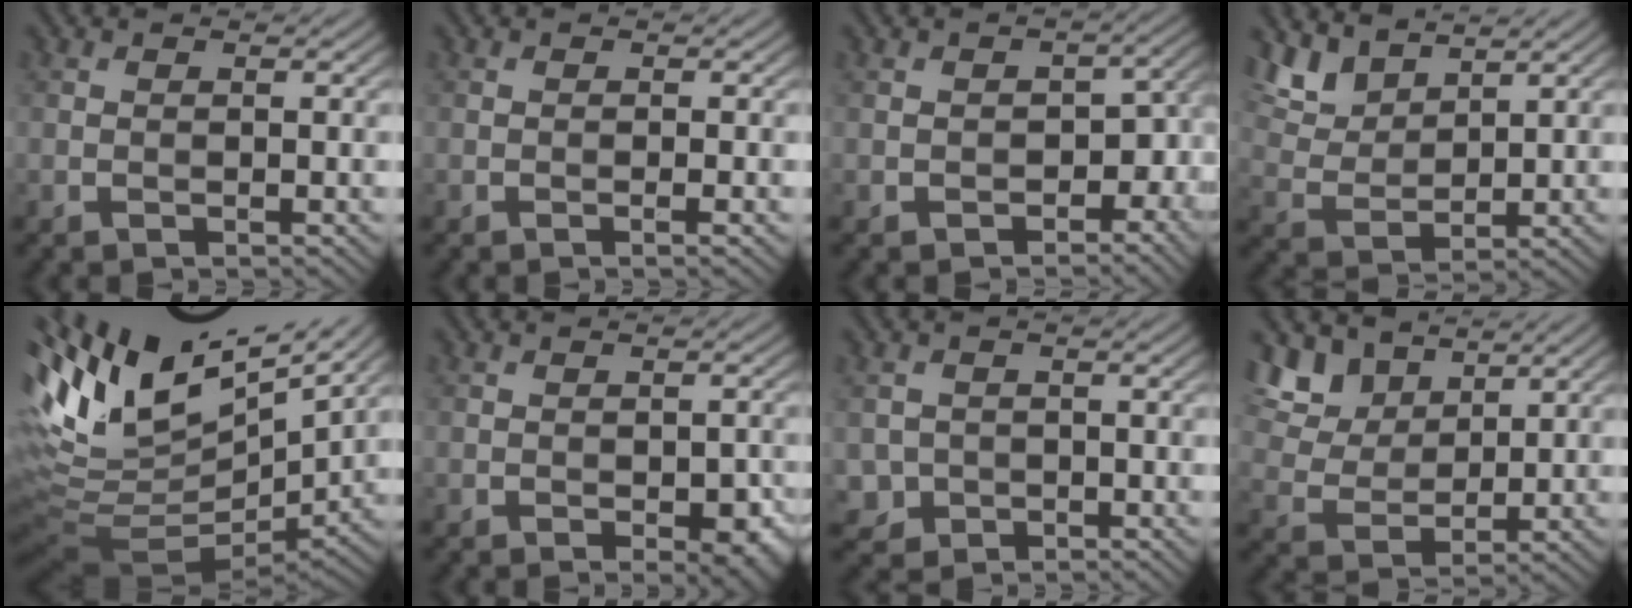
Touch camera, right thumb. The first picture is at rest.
{"total": 0.8, "force": [-0.4, -0.1, 0.7], "torque": [-0.013, 0.001, -0.010]}
{"total": 4.7, "force": [-1.3, 3.3, 3.0], "torque": [-0.041, -0.011, -0.019]}
{"total": 6.3, "force": [4.8, 2.7, 3.0], "torque": [-0.080, -0.001, 0.105]}
{"total": 15.4, "force": [6.8, 6.0, 12.5], "torque": [-0.261, 0.009, 0.147]}
{"total": 4.3, "force": [-1.7, 2.1, 3.4], "torque": [-0.041, -0.006, -0.016]}
{"total": 2.4, "force": [-0.4, 2.4, 0.3], "torque": [-0.009, -0.009, -0.009]}
{"total": 8.5, "force": [5.6, 4.8, 4.2], "torque": [-0.121, -0.003, 0.115]}